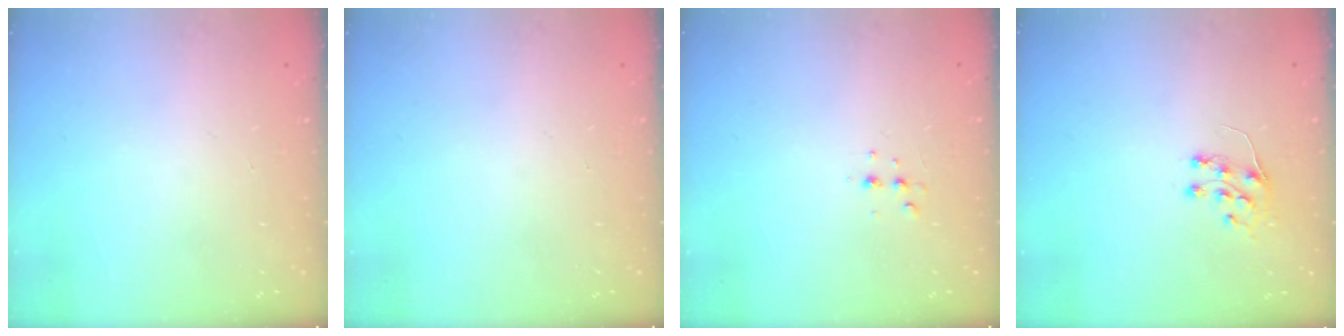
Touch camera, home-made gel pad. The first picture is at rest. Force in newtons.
{"total": 0.0}
{"total": 3.1, "press": 3.0, "slide": 0.6}
{"total": 6.5, "press": 6.4, "slide": 0.6}